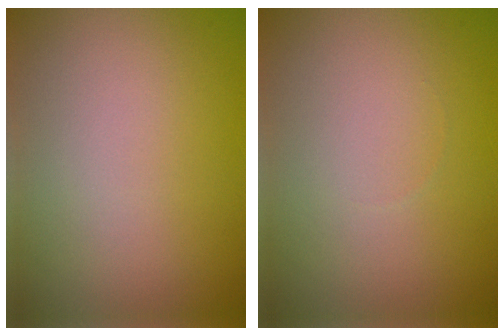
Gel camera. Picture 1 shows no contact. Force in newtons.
{"total": 0.0}